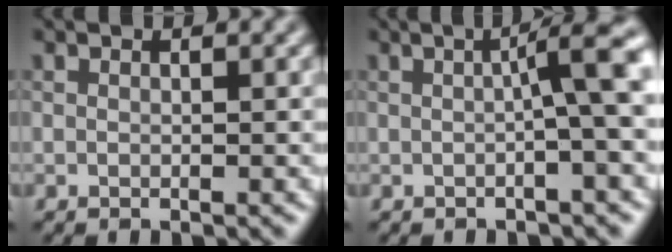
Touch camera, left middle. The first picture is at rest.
{"total": 5.2, "force": [0.3, 0.6, 5.1], "torque": [-0.074, 0.013, -0.003]}